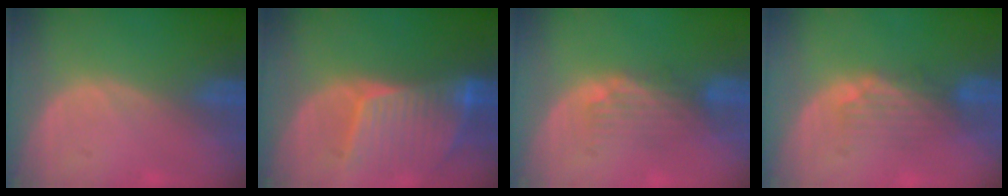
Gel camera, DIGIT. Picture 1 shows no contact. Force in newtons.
{"total": 9.0, "press": 8.0, "slide": 4.1}
{"total": 4.5, "press": 3.8, "slide": 2.3}
{"total": 4.4, "press": 3.8, "slide": 2.2}